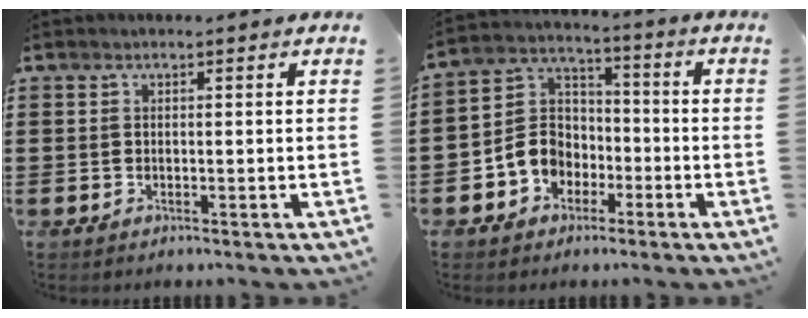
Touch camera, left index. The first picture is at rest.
{"total": 7.1, "force": [-3.2, 6.1, 1.9], "torque": [-0.068, 0.016, -0.067]}